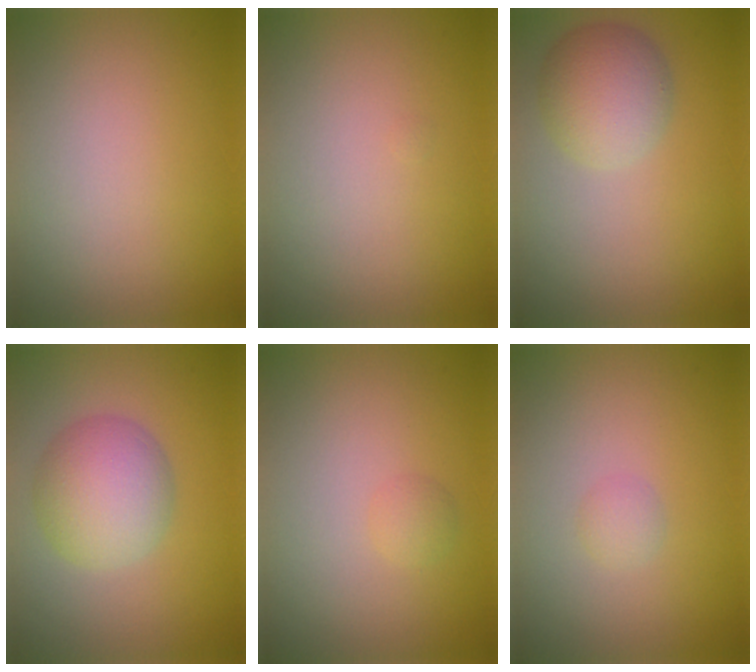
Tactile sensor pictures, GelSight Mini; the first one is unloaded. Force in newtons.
{"total": 0.0}
{"total": 4.7, "press": 4.7, "slide": 0.1}
{"total": 5.8, "press": 5.8, "slide": 0.2}
{"total": 0.9, "press": 0.8, "slide": 0.1}
{"total": 1.0, "press": 1.0, "slide": 0.1}